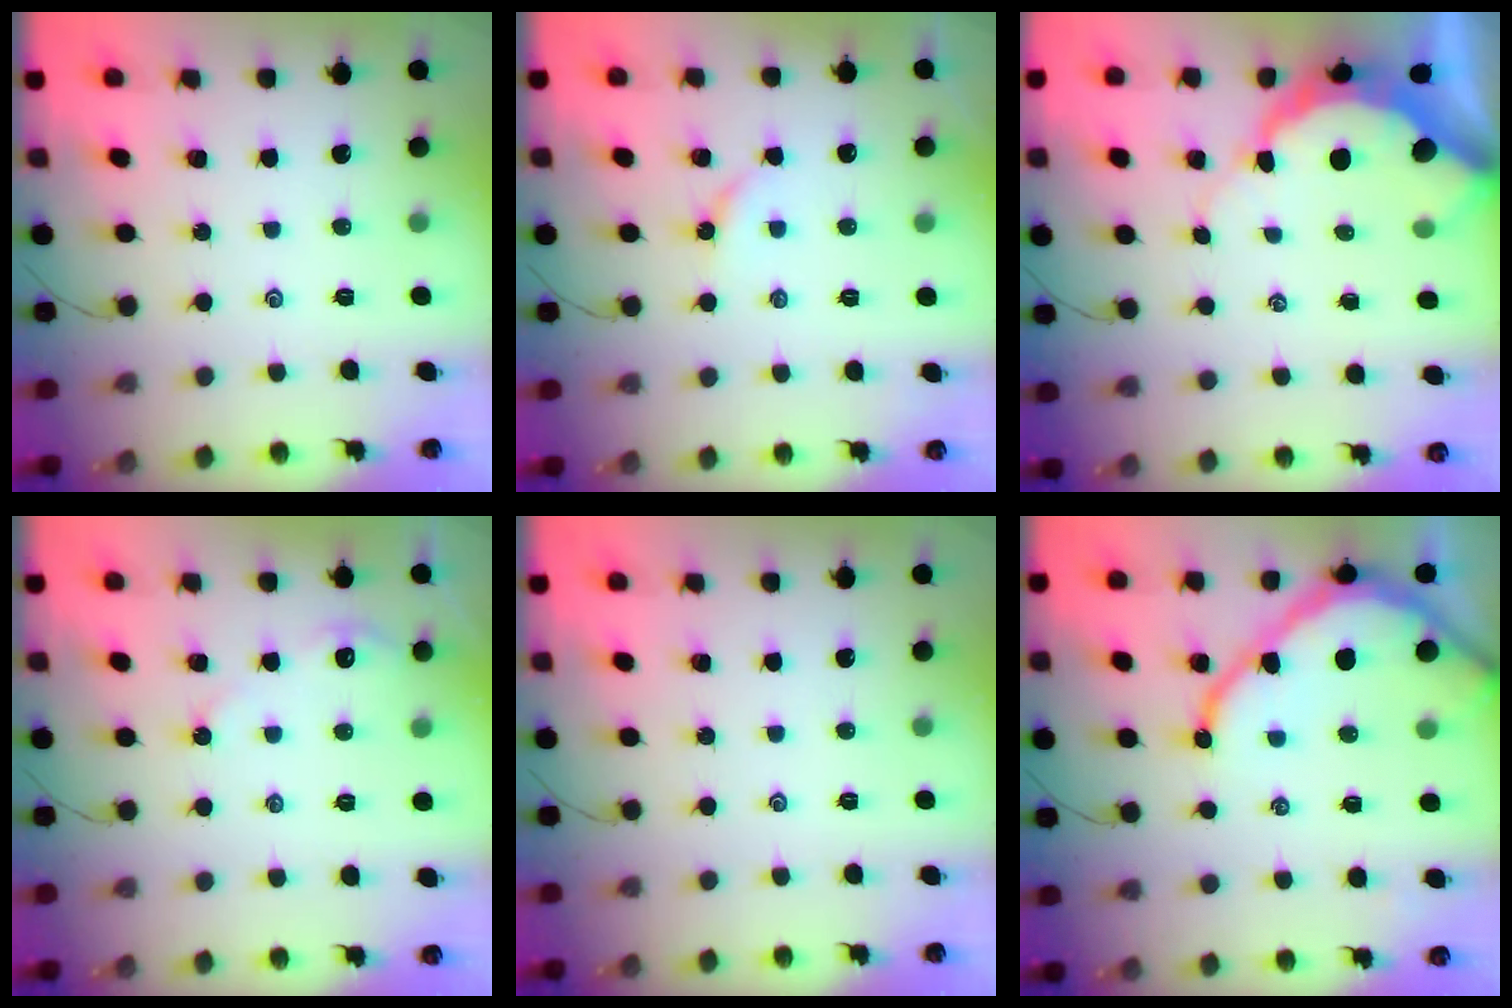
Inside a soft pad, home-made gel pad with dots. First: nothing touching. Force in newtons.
{"total": 3.4, "press": 3.4, "slide": 0.4}
{"total": 9.0, "press": 9.0, "slide": 0.9}
{"total": 3.6, "press": 3.6, "slide": 0.3}
{"total": 0.0}
{"total": 13.2, "press": 13.1, "slide": 1.3}